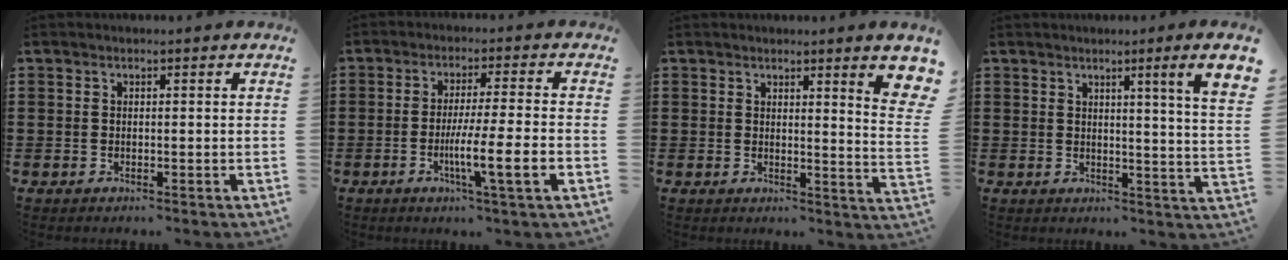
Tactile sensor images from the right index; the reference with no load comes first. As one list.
[{"total": 7.8, "force": [-2.5, -0.1, 7.4], "torque": [-0.128, -0.014, -0.045]}, {"total": 3.9, "force": [2.3, 0.0, 3.2], "torque": [-0.048, -0.020, 0.033]}, {"total": 4.3, "force": [2.3, -1.2, 3.4], "torque": [-0.058, -0.023, 0.029]}]